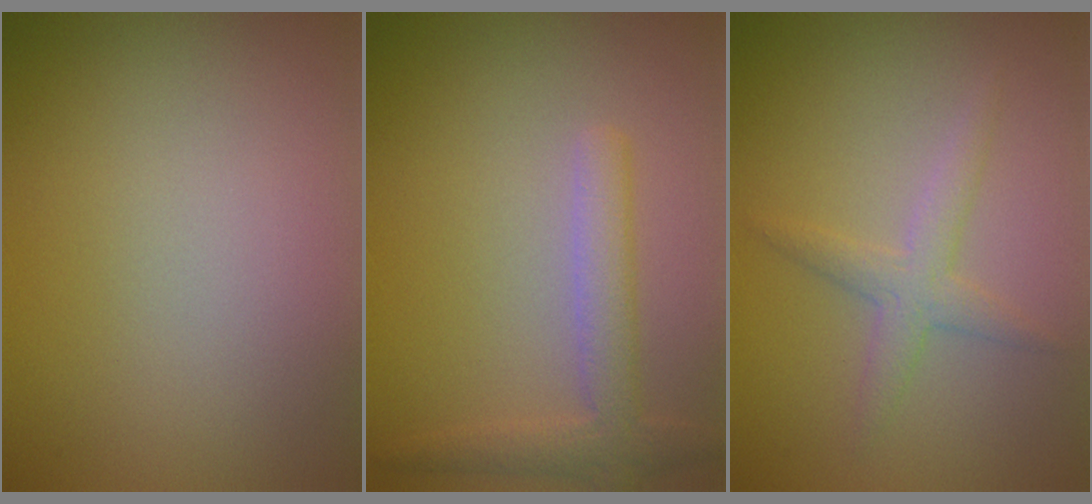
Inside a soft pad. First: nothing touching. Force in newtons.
{"total": 3.0, "press": 3.0, "slide": 0.1}
{"total": 2.2, "press": 2.2, "slide": 0.1}